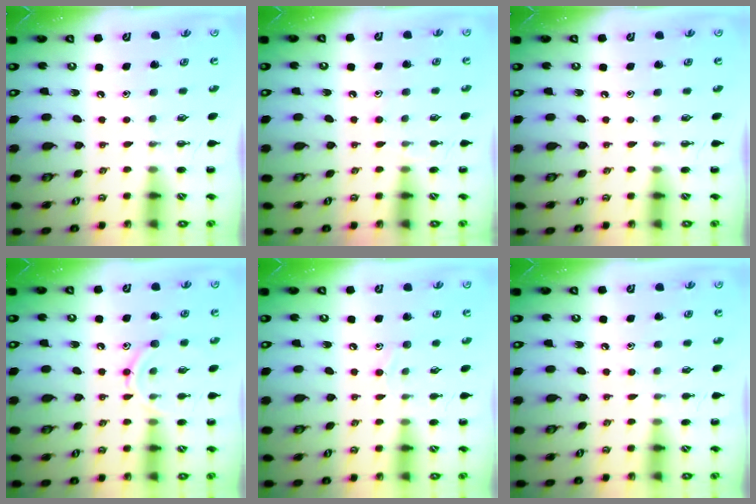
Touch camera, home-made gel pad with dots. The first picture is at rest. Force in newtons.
{"total": 5.6, "press": 5.2, "slide": 2.1}
{"total": 0.0}
{"total": 11.0, "press": 10.8, "slide": 1.5}
{"total": 5.8, "press": 5.5, "slide": 1.8}
{"total": 4.9, "press": 4.6, "slide": 1.7}